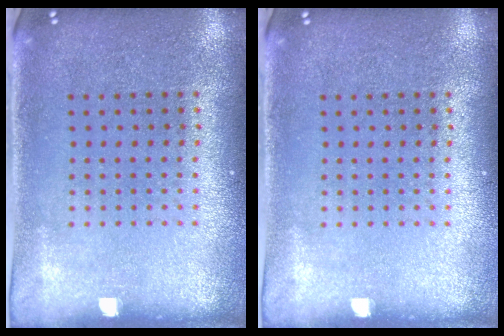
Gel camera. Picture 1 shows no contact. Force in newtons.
{"total": 0.0}